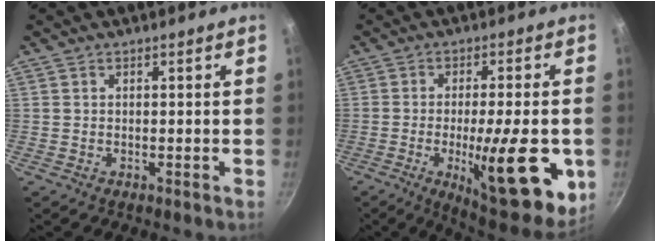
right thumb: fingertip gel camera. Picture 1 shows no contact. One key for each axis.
{"total": 19.7, "fx": -4.6, "fy": 5.4, "fz": 18.4, "tx": -0.232, "ty": 0.000, "tz": -0.058}